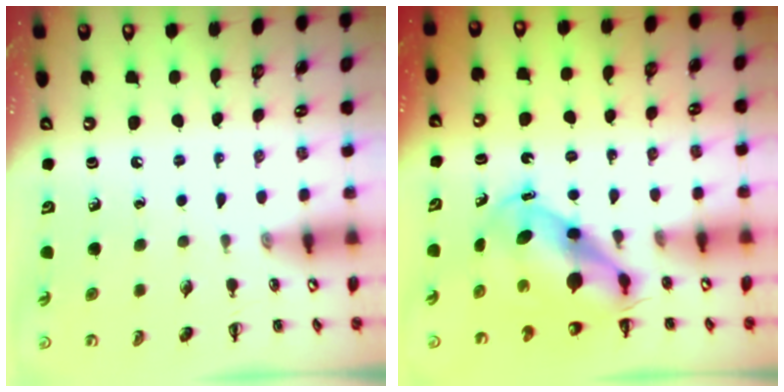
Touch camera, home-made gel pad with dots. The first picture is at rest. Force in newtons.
{"total": 7.1, "press": 6.7, "slide": 2.4}